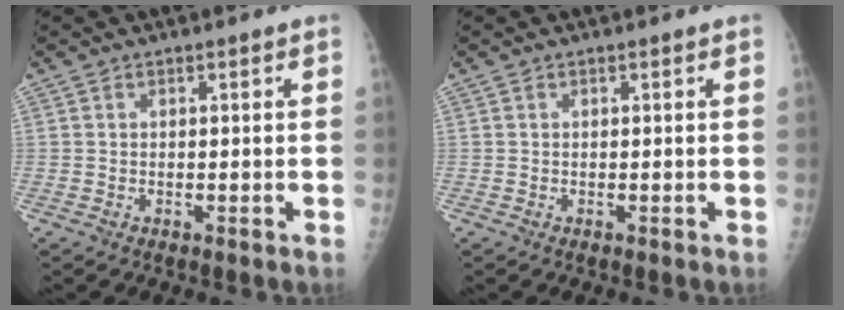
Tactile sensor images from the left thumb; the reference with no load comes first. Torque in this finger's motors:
{"motor_torque": [0.02, 0.02, -0.06, -0.06, 0.00]}